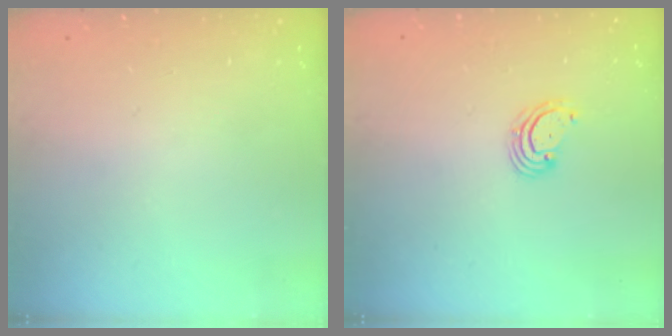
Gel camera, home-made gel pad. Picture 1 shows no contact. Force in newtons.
{"total": 3.1, "press": 3.1, "slide": 0.6}